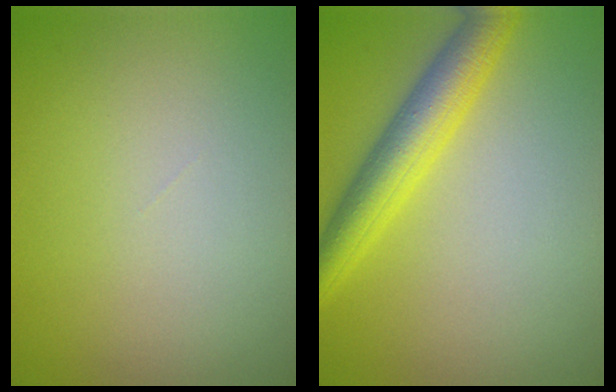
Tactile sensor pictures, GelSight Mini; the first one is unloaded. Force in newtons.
{"total": 4.9, "press": 4.9, "slide": 0.2}